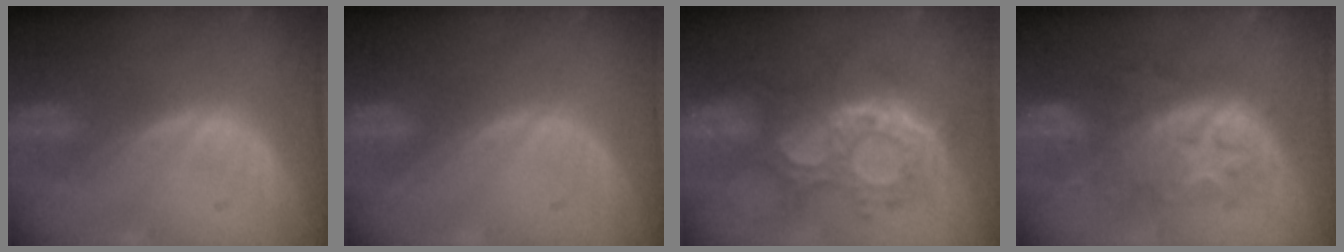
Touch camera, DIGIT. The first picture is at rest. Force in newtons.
{"total": 0.0}
{"total": 9.9, "press": 9.6, "slide": 2.6}
{"total": 8.4, "press": 8.4, "slide": 0.2}